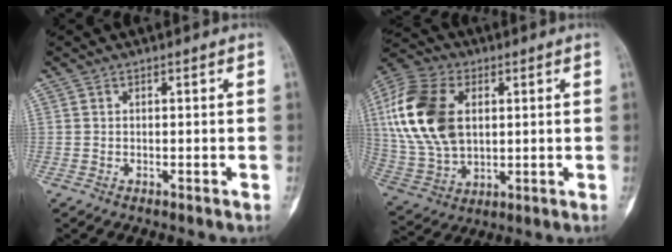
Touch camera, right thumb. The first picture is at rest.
{"total": 19.4, "force": [3.9, 12.5, 14.2], "torque": [-0.289, -0.003, 0.077]}